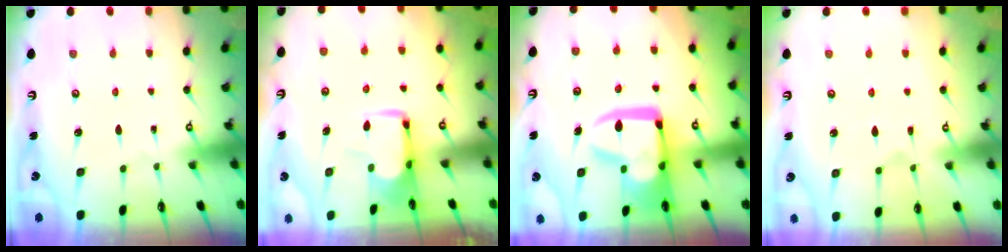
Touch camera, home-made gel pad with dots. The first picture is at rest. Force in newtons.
{"total": 1.7, "press": 1.6, "slide": 0.5}
{"total": 17.1, "press": 17.0, "slide": 1.8}
{"total": 2.7, "press": 2.4, "slide": 1.2}